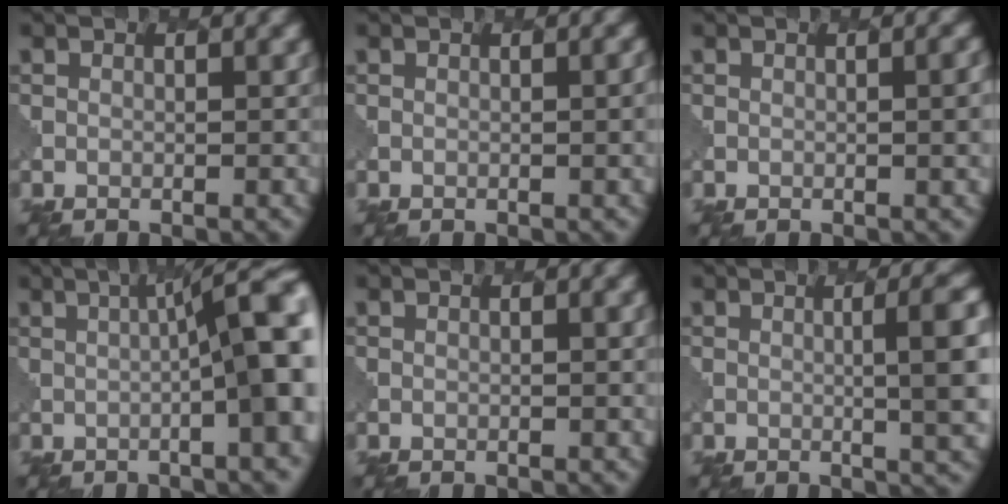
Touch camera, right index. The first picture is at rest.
{"total": 1.0, "force": [-0.1, -0.1, 1.0], "torque": [-0.009, 0.001, -0.001]}
{"total": 2.0, "force": [0.1, 0.3, 1.9], "torque": [-0.017, 0.002, 0.000]}
{"total": 10.3, "force": [0.5, 1.9, 10.1], "torque": [-0.103, 0.018, 0.002]}
{"total": 0.6, "force": [0.1, -0.1, 0.6], "torque": [-0.002, 0.000, -0.002]}
{"total": 7.3, "force": [0.5, 2.2, 6.9], "torque": [-0.057, 0.005, 0.008]}